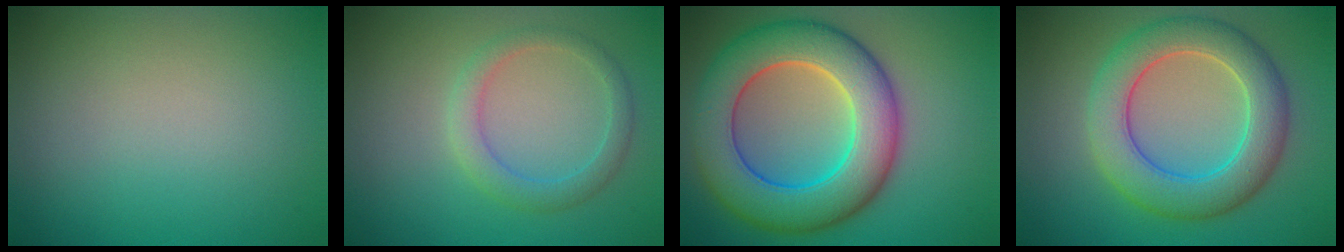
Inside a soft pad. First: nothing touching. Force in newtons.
{"total": 2.4, "press": 2.4, "slide": 0.1}
{"total": 10.5, "press": 10.5, "slide": 0.1}
{"total": 6.9, "press": 6.9, "slide": 0.3}